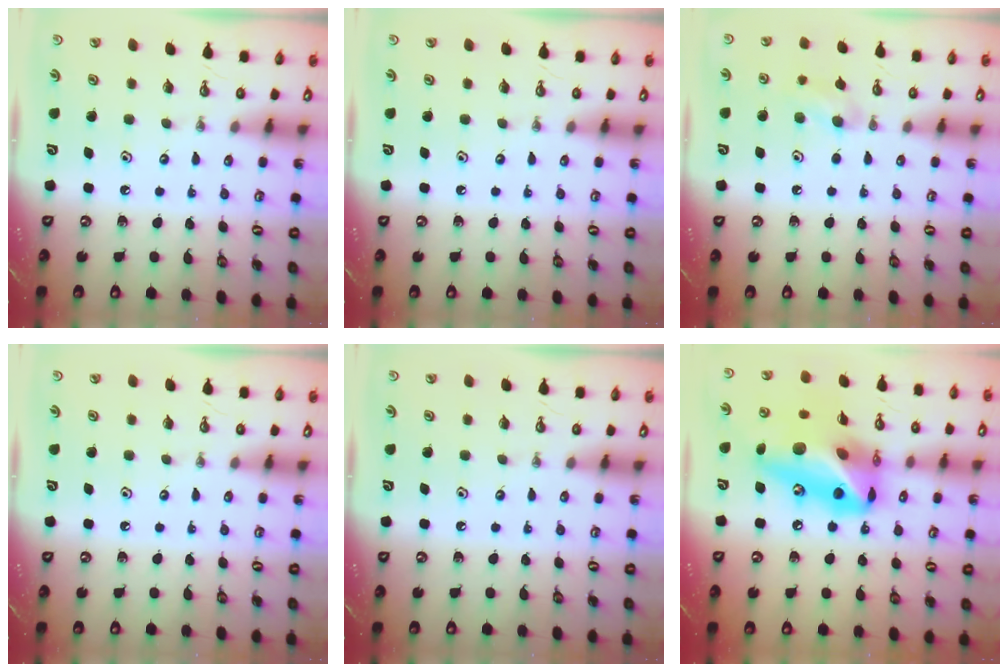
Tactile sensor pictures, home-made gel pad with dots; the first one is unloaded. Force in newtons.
{"total": 0.0}
{"total": 7.5, "press": 7.4, "slide": 1.3}
{"total": 0.0}
{"total": 0.0}
{"total": 22.0, "press": 21.7, "slide": 3.5}